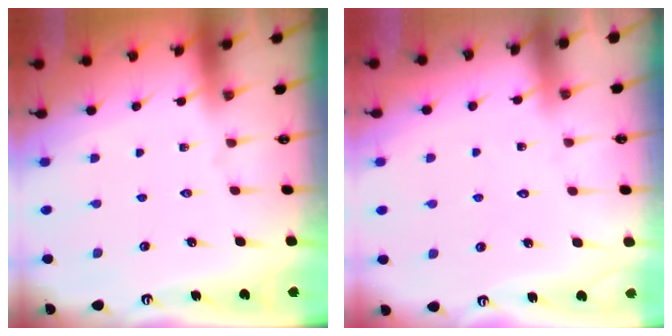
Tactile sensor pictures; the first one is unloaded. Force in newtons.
{"total": 5.0, "press": 5.0, "slide": 0.4}